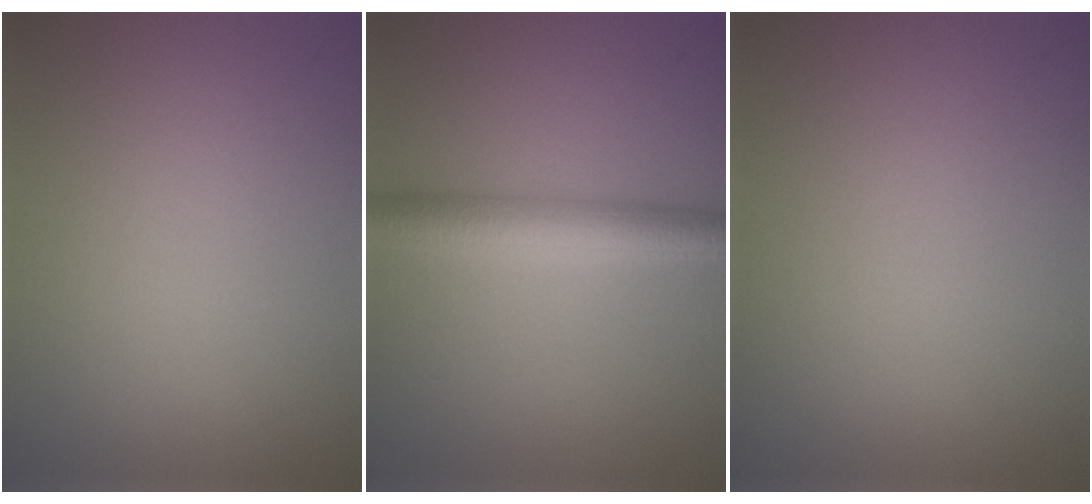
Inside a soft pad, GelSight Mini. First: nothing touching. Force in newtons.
{"total": 4.8, "press": 4.8, "slide": 0.2}
{"total": 0.0}